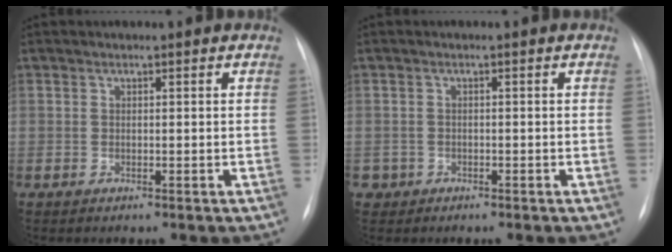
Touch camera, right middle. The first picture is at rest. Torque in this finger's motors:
{"motor_torque": [0.90, -0.97, 0.02, -0.01]}